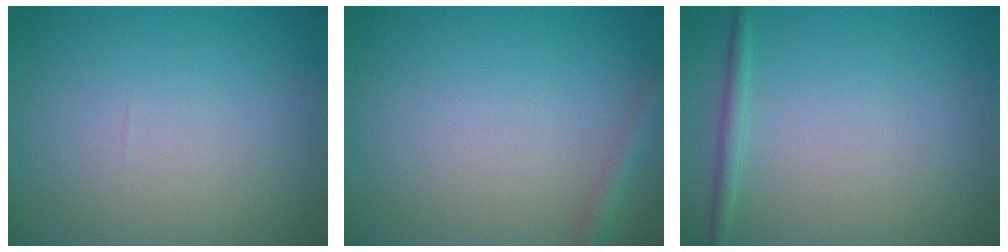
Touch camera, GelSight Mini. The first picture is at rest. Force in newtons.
{"total": 1.7, "press": 1.7, "slide": 0.1}
{"total": 1.3, "press": 1.3, "slide": 0.1}